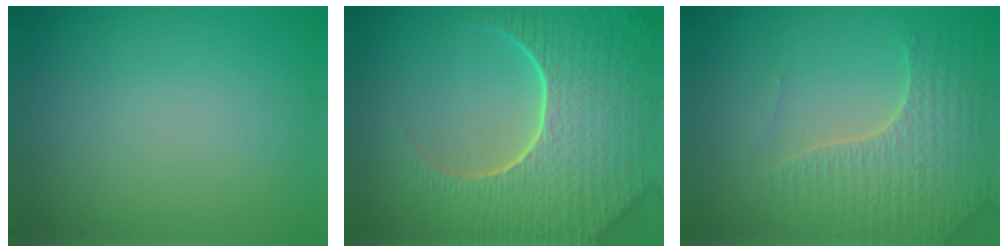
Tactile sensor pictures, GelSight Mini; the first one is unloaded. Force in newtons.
{"total": 9.1, "press": 6.5, "slide": 6.3}
{"total": 4.0, "press": 3.9, "slide": 1.1}